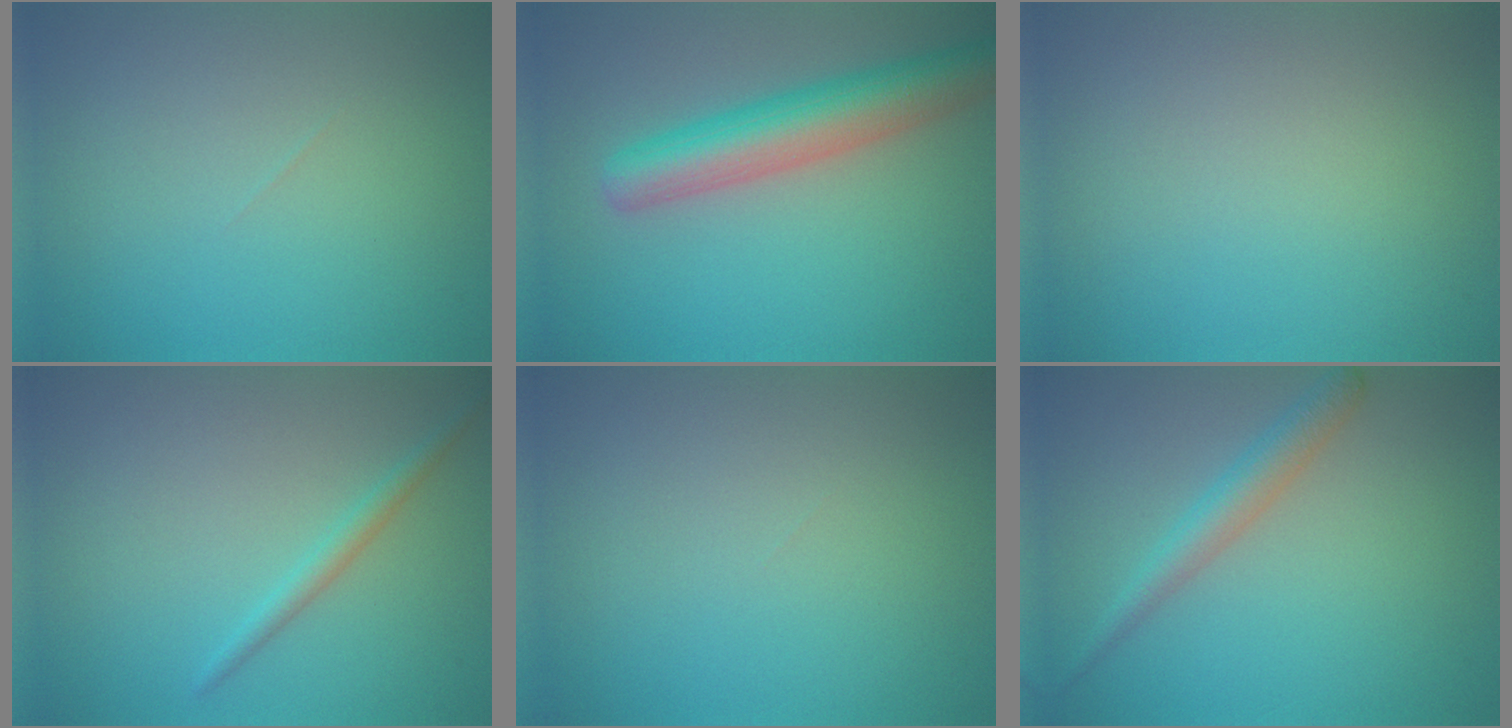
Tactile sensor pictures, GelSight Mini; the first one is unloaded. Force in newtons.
{"total": 6.1, "press": 6.1, "slide": 0.3}
{"total": 0.0}
{"total": 1.4, "press": 1.4, "slide": 0.0}
{"total": 0.0}
{"total": 2.5, "press": 2.5, "slide": 0.1}